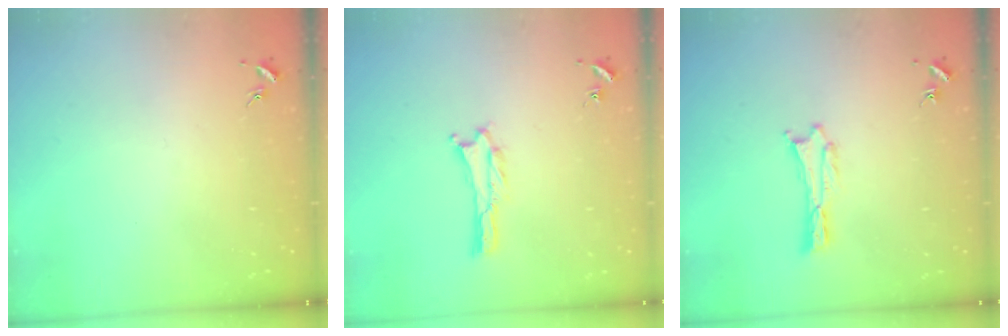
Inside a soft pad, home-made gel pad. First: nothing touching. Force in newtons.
{"total": 0.0}
{"total": 0.7, "press": 0.7, "slide": 0.1}